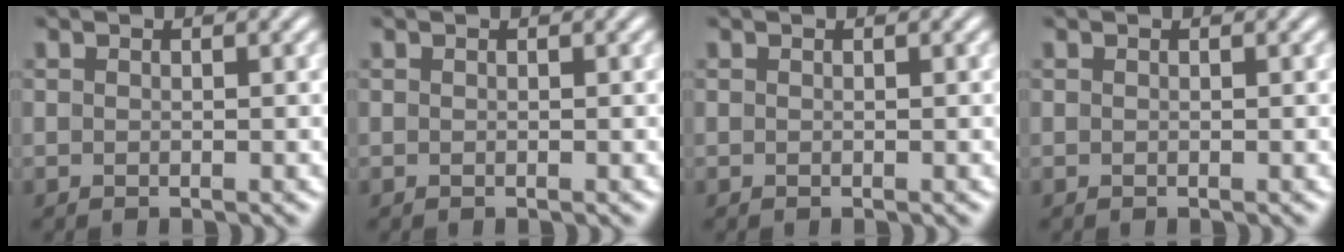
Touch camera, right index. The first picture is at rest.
{"total": 0.0}
{"total": 0.0}
{"total": 0.0}